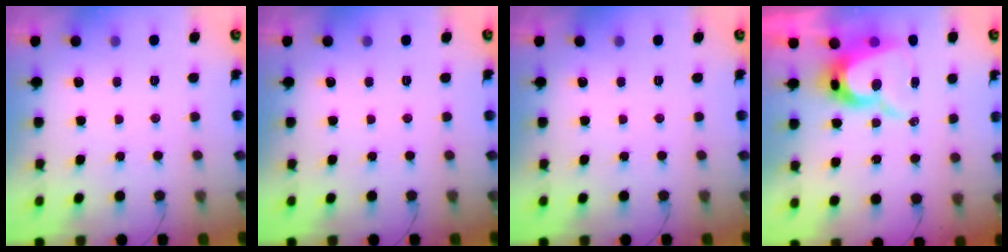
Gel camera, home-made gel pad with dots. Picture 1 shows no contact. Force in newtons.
{"total": 0.0}
{"total": 0.0}
{"total": 12.5, "press": 12.5, "slide": 1.2}